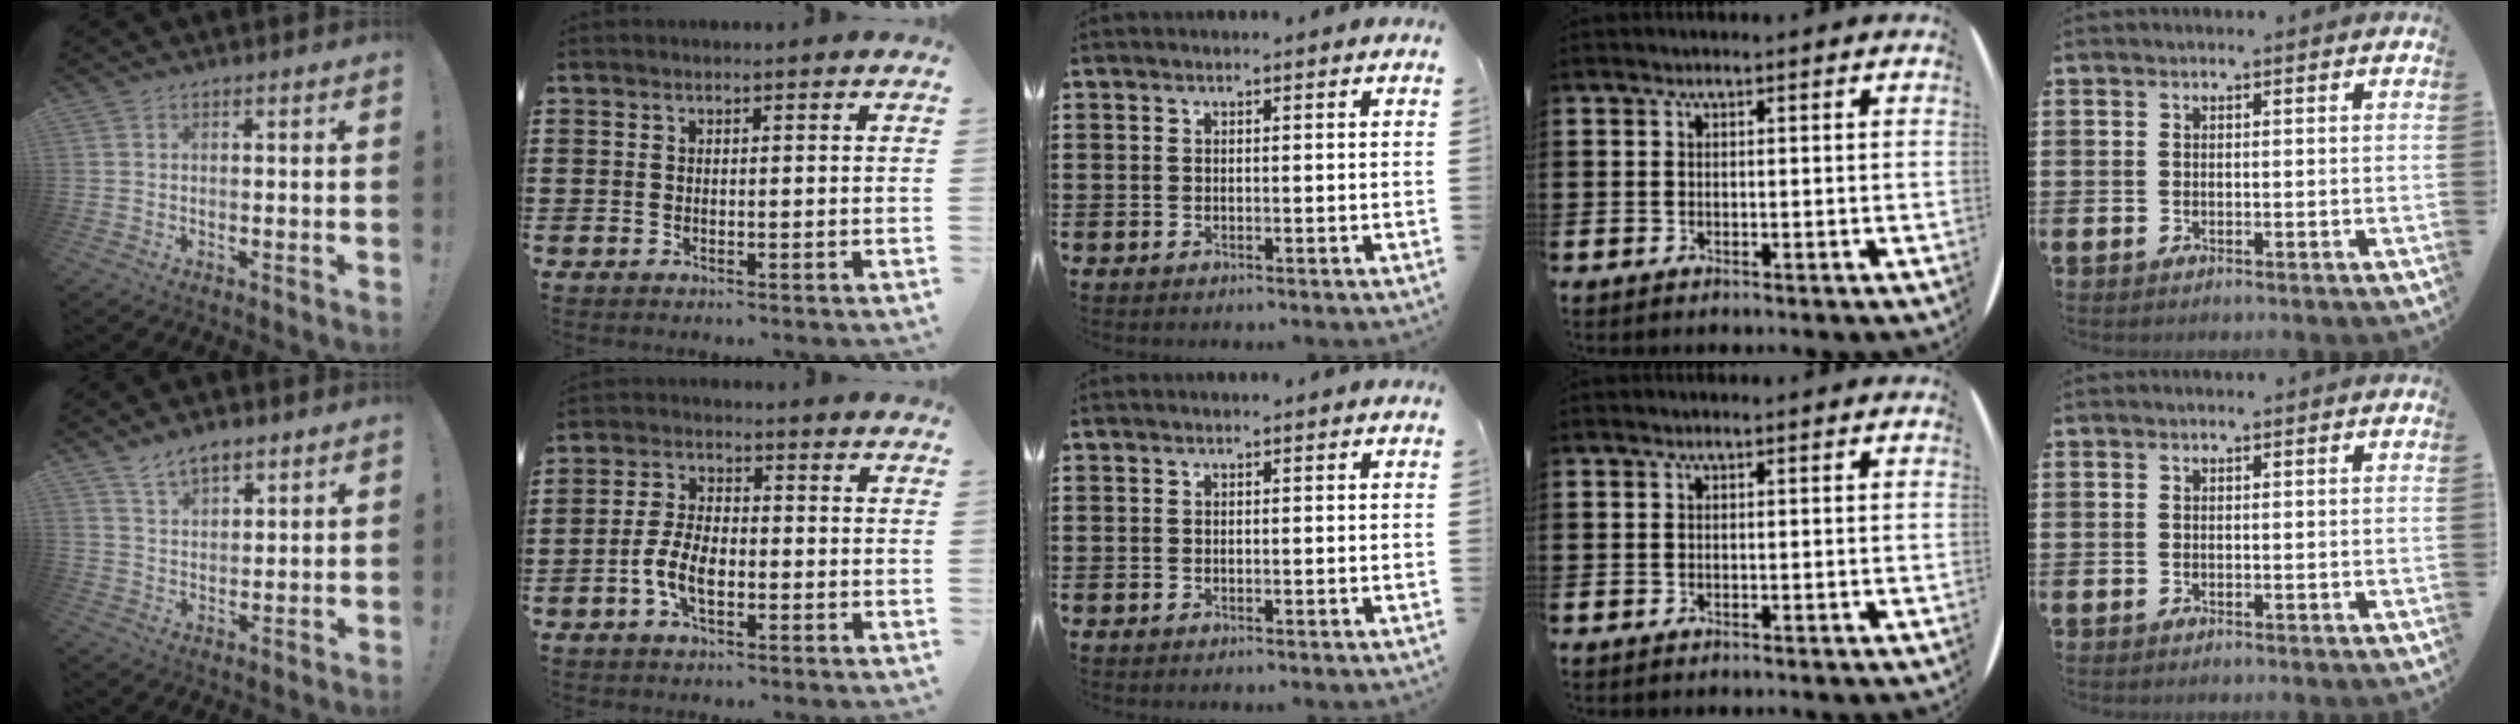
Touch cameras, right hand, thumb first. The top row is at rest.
{"thumb": {"total": 6.5, "force": [5.3, 2.5, 2.7], "torque": [-0.053, -0.026, 0.100]}, "index": {"total": 6.1, "force": [-2.1, 2.8, 4.9], "torque": [-0.125, -0.005, -0.049]}}